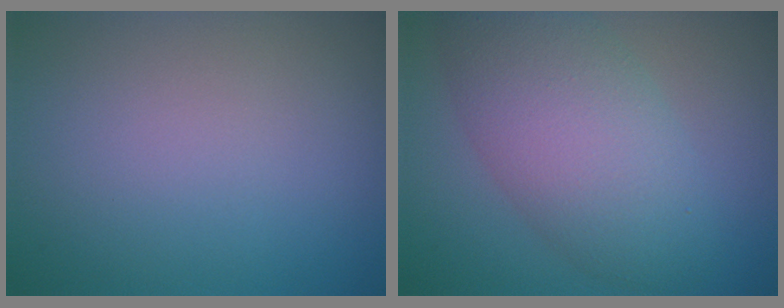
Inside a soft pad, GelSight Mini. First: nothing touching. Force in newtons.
{"total": 7.3, "press": 7.3, "slide": 0.1}